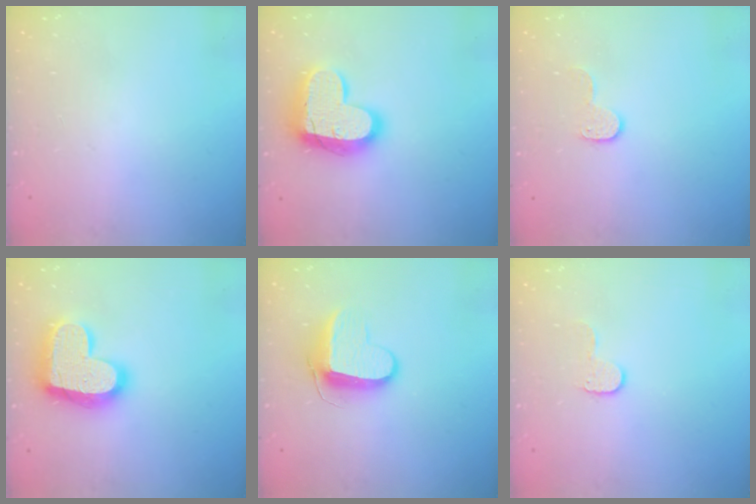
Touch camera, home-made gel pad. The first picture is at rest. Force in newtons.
{"total": 17.7, "press": 17.7, "slide": 1.3}
{"total": 5.9, "press": 5.9, "slide": 0.5}
{"total": 19.2, "press": 19.2, "slide": 1.3}
{"total": 9.9, "press": 9.9, "slide": 0.7}
{"total": 5.1, "press": 5.0, "slide": 0.5}